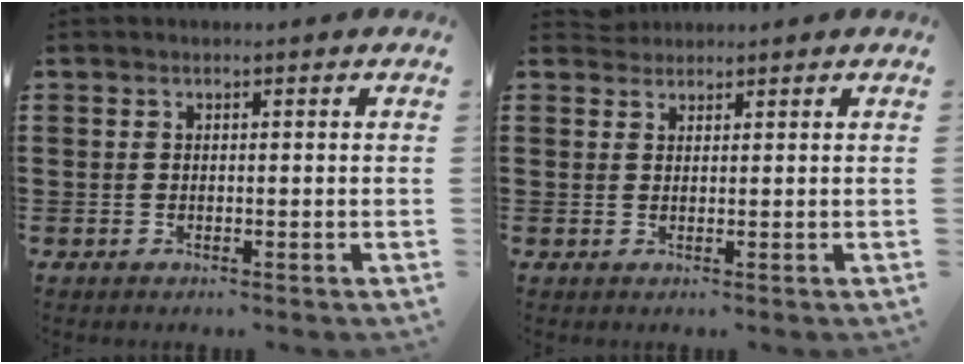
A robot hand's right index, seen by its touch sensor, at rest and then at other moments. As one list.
[{"total": 1.5, "force": [1.4, 0.6, -0.3], "torque": [0.002, 0.003, 0.029]}]